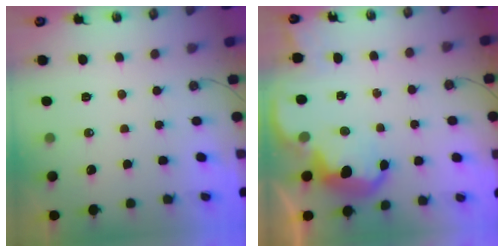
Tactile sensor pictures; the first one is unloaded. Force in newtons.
{"total": 5.9, "press": 5.9, "slide": 0.7}